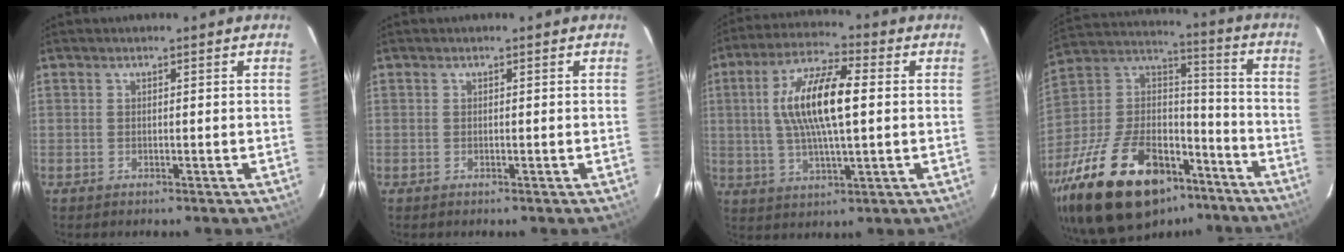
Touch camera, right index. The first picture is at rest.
{"total": 0.0}
{"total": 13.7, "force": [1.6, 3.9, 13.0], "torque": [-0.250, 0.012, 0.028]}
{"total": 32.6, "force": [-20.4, 16.4, 19.4], "torque": [-0.389, 0.007, -0.319]}